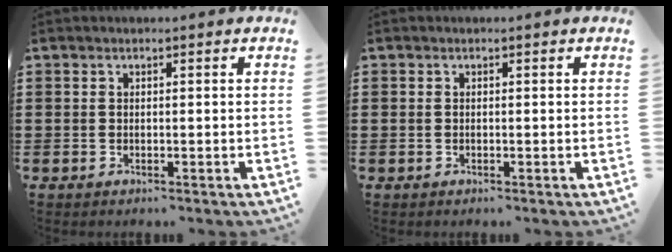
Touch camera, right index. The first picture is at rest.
{"total": 0.5, "force": [0.1, 0.4, 0.3], "torque": [-0.007, 0.002, 0.001]}